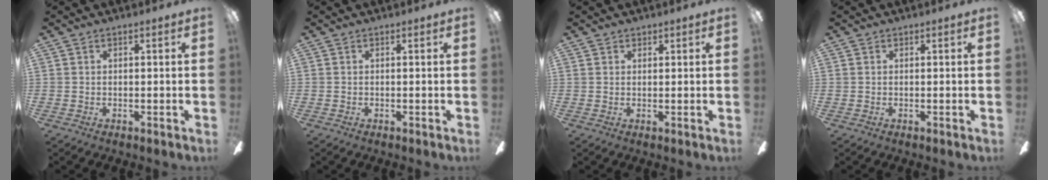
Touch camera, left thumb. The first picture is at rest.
{"total": 0.0}
{"total": 1.2, "force": [1.1, 0.5, -0.1], "torque": [0.001, -0.002, 0.022]}
{"total": 0.0}